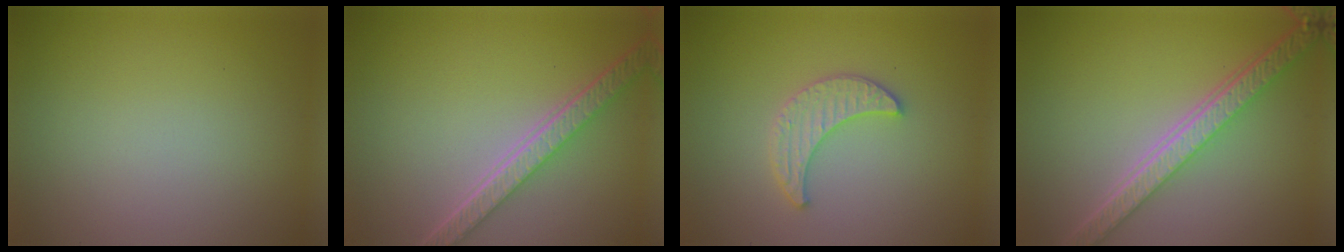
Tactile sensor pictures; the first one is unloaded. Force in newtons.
{"total": 5.3, "press": 3.9, "slide": 3.5}
{"total": 2.9, "press": 2.9, "slide": 0.7}
{"total": 5.9, "press": 4.5, "slide": 3.8}